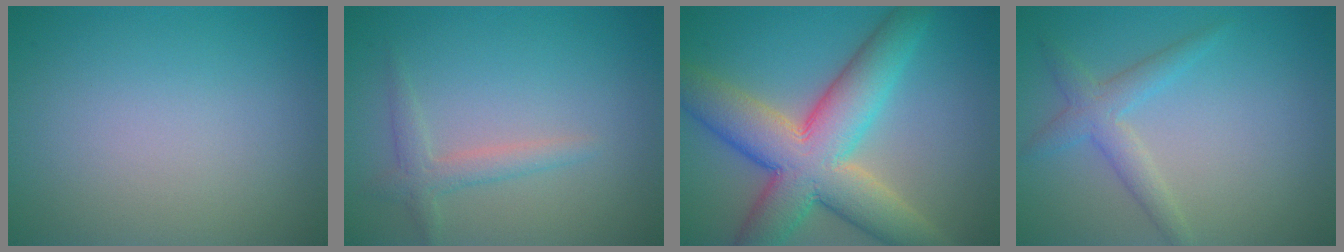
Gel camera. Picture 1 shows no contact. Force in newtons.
{"total": 2.0, "press": 2.0, "slide": 0.2}
{"total": 10.6, "press": 10.6, "slide": 0.8}
{"total": 2.6, "press": 2.6, "slide": 0.1}